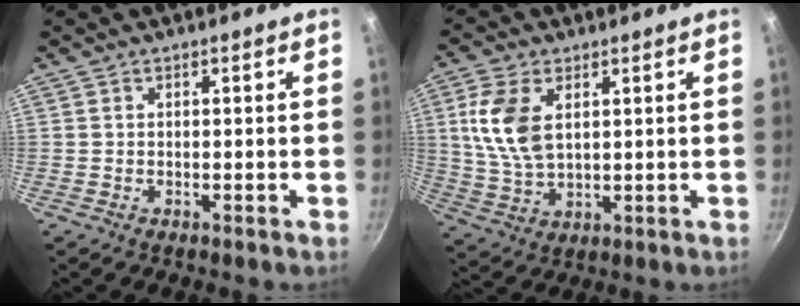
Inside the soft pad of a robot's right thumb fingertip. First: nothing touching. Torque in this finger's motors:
{"motor_torque": [-0.71, 1.02, 0.74, -0.05, 0.11]}